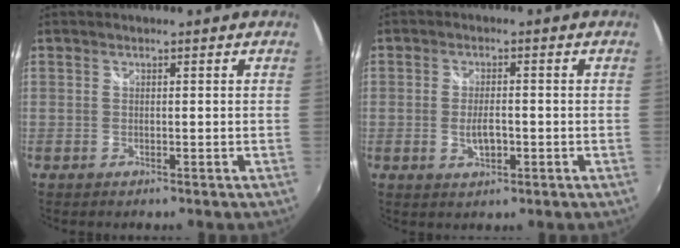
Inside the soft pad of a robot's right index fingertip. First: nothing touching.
{"total": 3.8, "force": [-0.9, 1.8, 3.3], "torque": [-0.062, -0.004, -0.014]}